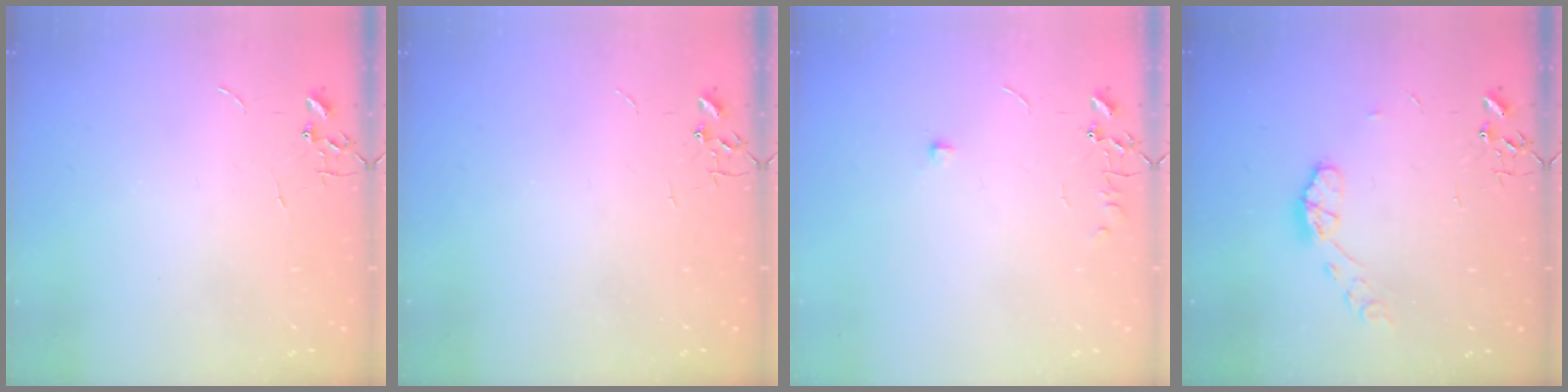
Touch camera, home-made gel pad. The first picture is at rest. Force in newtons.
{"total": 0.0}
{"total": 6.1, "press": 6.1, "slide": 0.8}
{"total": 7.5, "press": 7.5, "slide": 0.5}